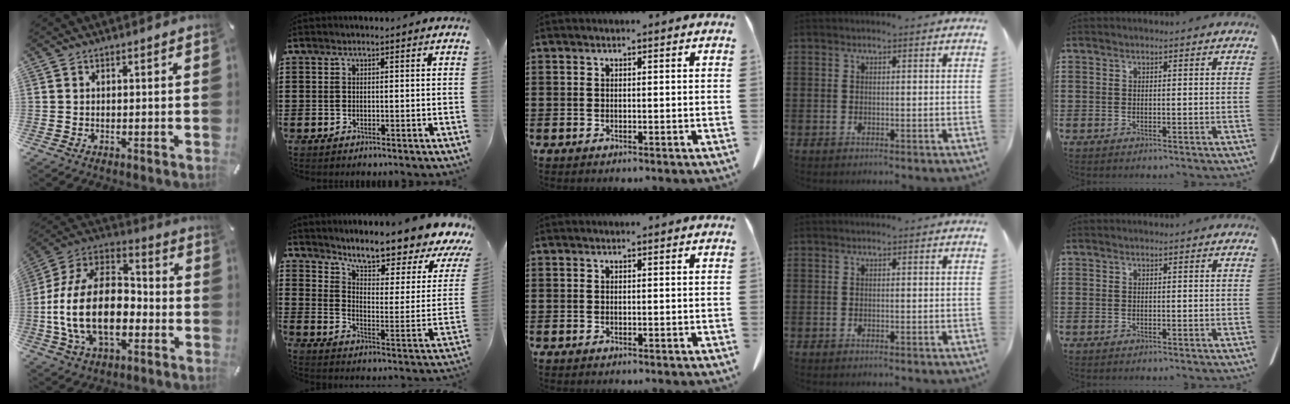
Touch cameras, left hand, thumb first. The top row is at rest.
{"thumb": {"total": 21.8, "force": [-5.1, 13.8, 16.0], "torque": [-0.335, 0.022, -0.086]}, "index": {"total": 8.5, "force": [7.0, 1.0, 4.8], "torque": [-0.098, -0.061, 0.112]}}